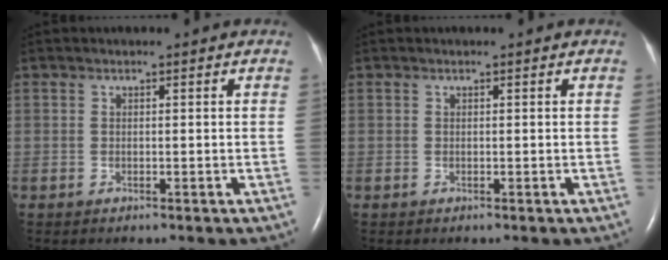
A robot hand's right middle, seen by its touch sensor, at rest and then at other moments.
{"total": 0.0}